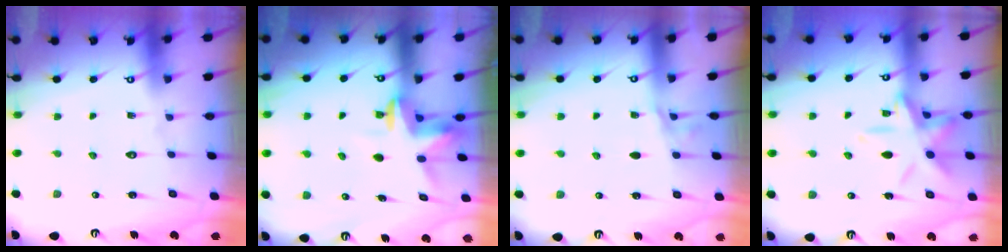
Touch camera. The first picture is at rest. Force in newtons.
{"total": 3.6, "press": 3.6, "slide": 0.2}
{"total": 1.3, "press": 1.2, "slide": 0.3}
{"total": 11.5, "press": 11.5, "slide": 1.1}